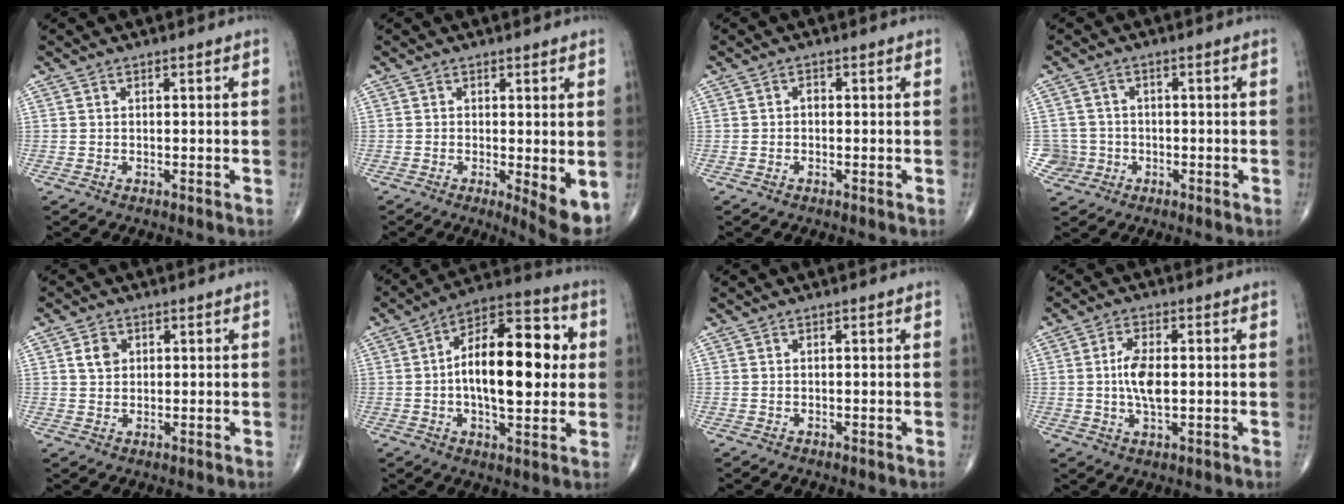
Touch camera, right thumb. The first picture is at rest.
{"total": 5.5, "force": [-0.6, 1.5, 5.2], "torque": [-0.073, -0.016, -0.009]}
{"total": 0.8, "force": [-0.1, 0.5, 0.6], "torque": [-0.004, 0.002, -0.007]}
{"total": 4.4, "force": [-1.2, 4.2, -0.3], "torque": [0.025, 0.015, -0.022]}
{"total": 3.4, "force": [1.0, 2.7, 1.7], "torque": [-0.015, -0.002, 0.017]}
{"total": 19.2, "force": [1.4, 8.9, 17.0], "torque": [-0.242, 0.023, 0.013]}
{"total": 0.0}
{"total": 6.4, "force": [0.1, 2.9, 5.7], "torque": [-0.113, -0.001, -0.002]}